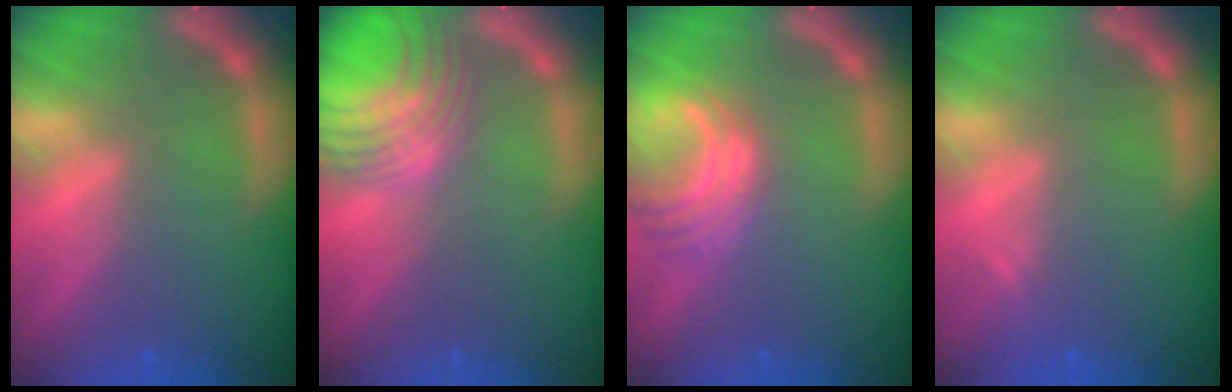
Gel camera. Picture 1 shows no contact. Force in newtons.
{"total": 9.5}
{"total": 5.1}
{"total": 0.9}